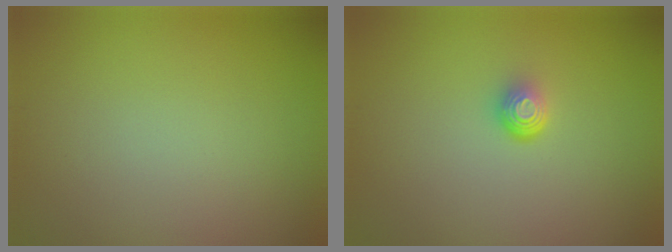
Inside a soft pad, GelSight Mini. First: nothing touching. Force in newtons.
{"total": 1.7, "press": 1.1, "slide": 1.3}